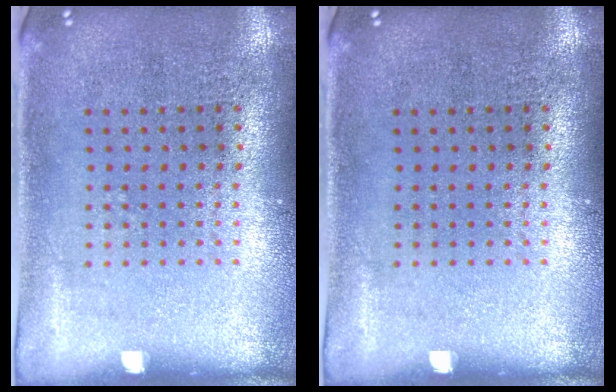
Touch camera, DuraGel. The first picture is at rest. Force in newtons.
{"total": 0.0}